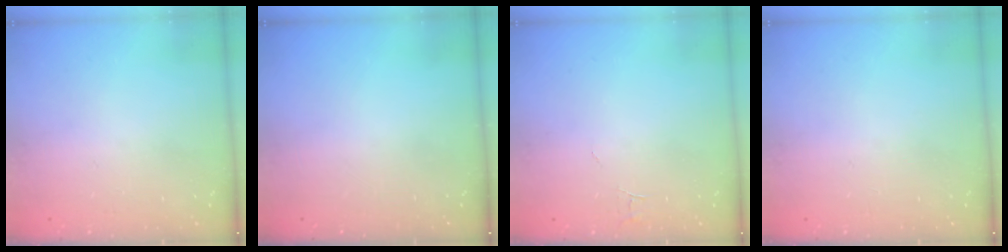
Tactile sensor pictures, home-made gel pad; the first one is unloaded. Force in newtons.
{"total": 0.0}
{"total": 3.0, "press": 3.0, "slide": 0.2}
{"total": 0.0}